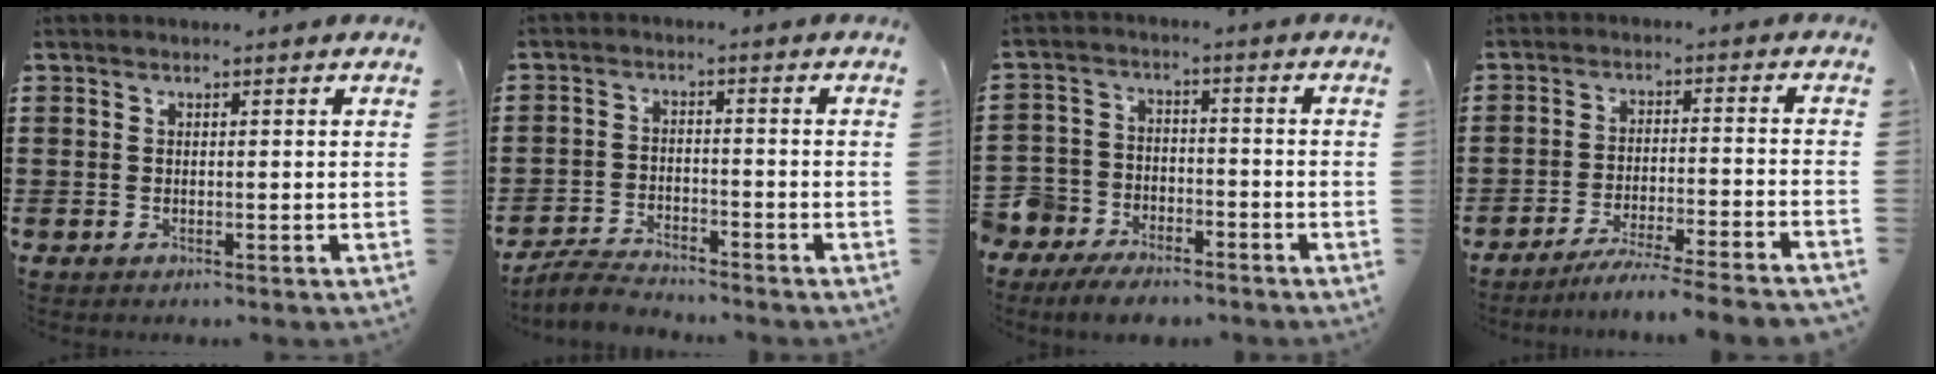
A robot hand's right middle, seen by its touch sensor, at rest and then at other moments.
{"total": 4.0, "force": [-3.8, 0.6, 0.8], "torque": [-0.023, 0.005, -0.082]}
{"total": 6.3, "force": [-5.8, 2.4, 0.3], "torque": [-0.017, 0.020, -0.121]}
{"total": 5.4, "force": [-5.0, -0.8, 1.9], "torque": [-0.034, -0.017, -0.100]}